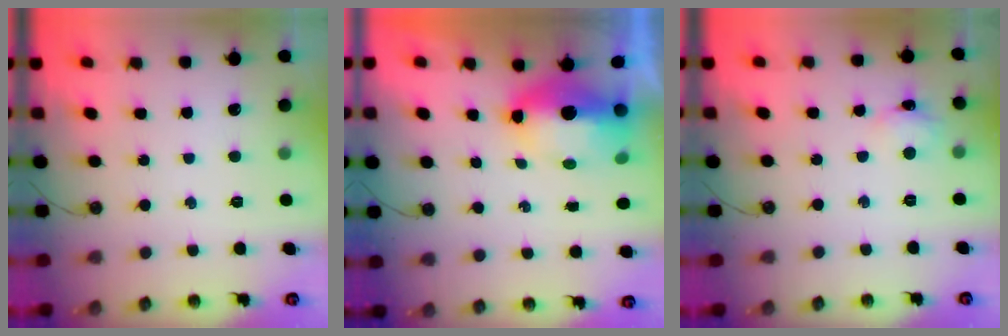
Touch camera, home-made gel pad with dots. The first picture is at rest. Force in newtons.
{"total": 13.4, "press": 10.3, "slide": 8.6}
{"total": 5.8, "press": 5.8, "slide": 0.9}